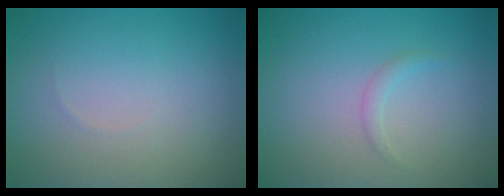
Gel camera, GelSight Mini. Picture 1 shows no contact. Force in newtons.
{"total": 0.8, "press": 0.8, "slide": 0.1}